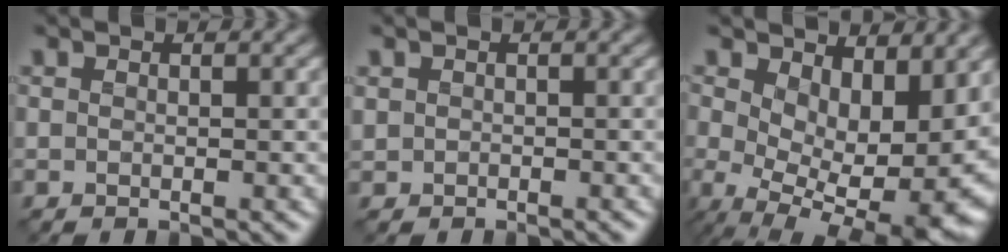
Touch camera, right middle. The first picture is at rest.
{"total": 0.7, "force": [-0.4, 0.4, -0.5], "torque": [0.012, 0.001, -0.006]}
{"total": 11.4, "force": [0.9, 6.4, 9.4], "torque": [-0.117, -0.028, 0.037]}